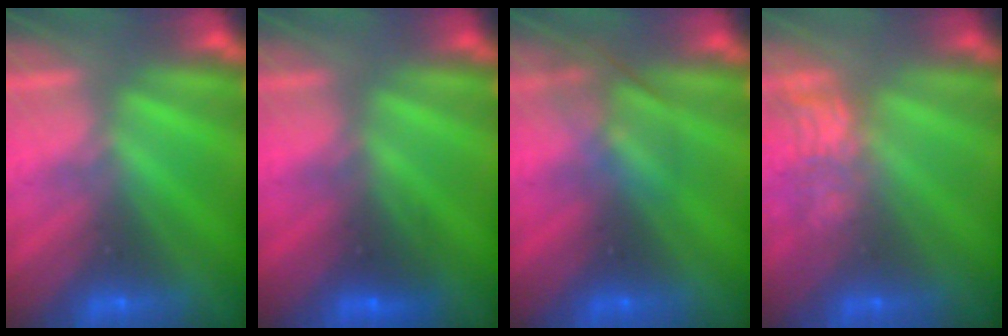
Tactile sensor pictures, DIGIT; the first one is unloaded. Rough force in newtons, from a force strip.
{"total": 2.6}
{"total": 2.4}
{"total": 4.9}